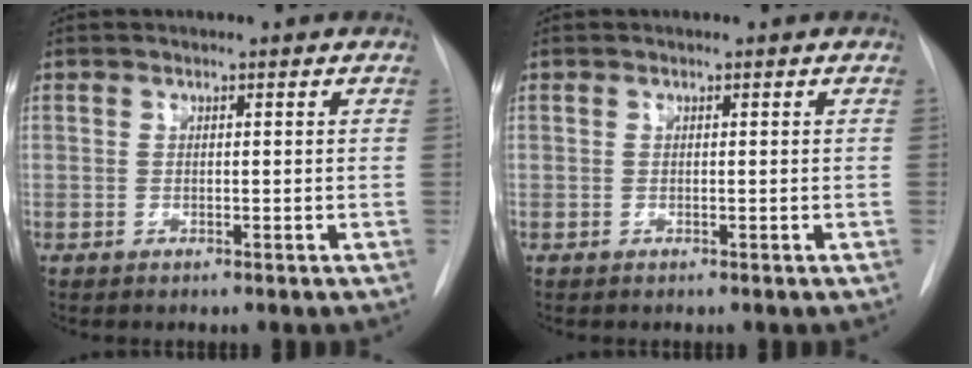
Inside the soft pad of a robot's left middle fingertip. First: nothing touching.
{"total": 0.0}